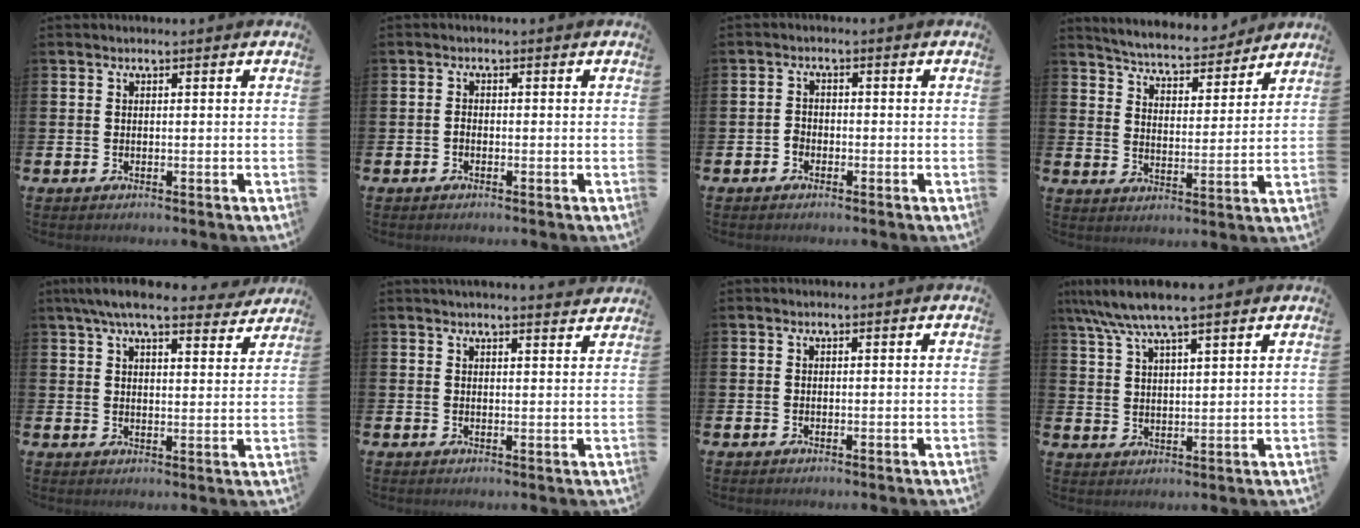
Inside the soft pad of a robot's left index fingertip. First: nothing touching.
{"total": 0.8, "force": [-0.6, 0.4, 0.3], "torque": [-0.005, 0.000, -0.013]}
{"total": 1.6, "force": [-1.0, 1.1, 0.4], "torque": [-0.008, 0.002, -0.022]}
{"total": 5.7, "force": [5.6, 0.8, 0.6], "torque": [-0.039, -0.041, 0.096]}
{"total": 7.4, "force": [6.6, 1.3, 2.9], "torque": [-0.066, -0.026, 0.117]}
{"total": 2.5, "force": [2.5, -0.1, 0.1], "torque": [0.005, -0.017, 0.043]}
{"total": 0.0}
{"total": 6.8, "force": [5.9, 0.9, 3.4], "torque": [-0.084, -0.015, 0.106]}